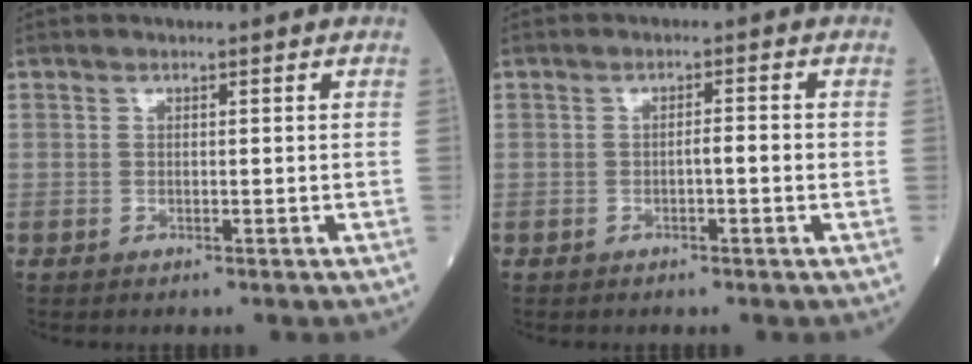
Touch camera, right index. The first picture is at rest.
{"total": 1.9, "force": [-0.4, 0.2, 1.8], "torque": [-0.025, 0.004, -0.007]}